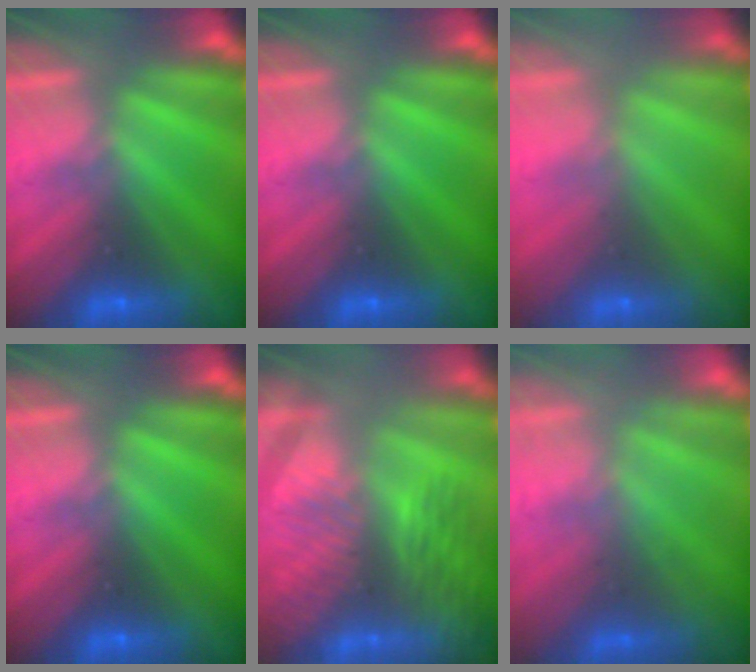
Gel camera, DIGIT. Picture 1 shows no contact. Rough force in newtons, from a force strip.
{"total": 0.0}
{"total": 2.4}
{"total": 0.0}
{"total": 9.2}
{"total": 2.2}